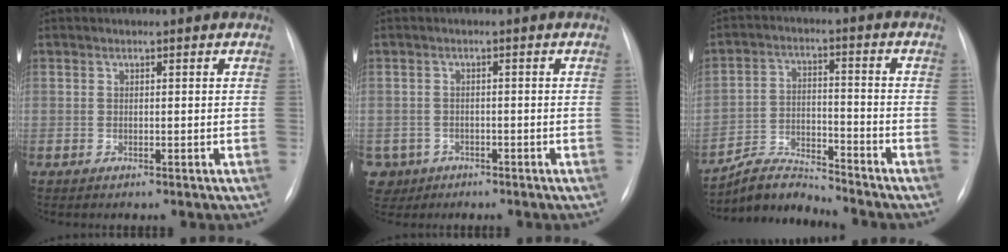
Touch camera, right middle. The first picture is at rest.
{"total": 4.7, "force": [-2.6, 3.9, 0.1], "torque": [-0.006, 0.005, -0.041]}
{"total": 7.5, "force": [-7.4, -0.3, -0.2], "torque": [-0.009, 0.009, -0.135]}